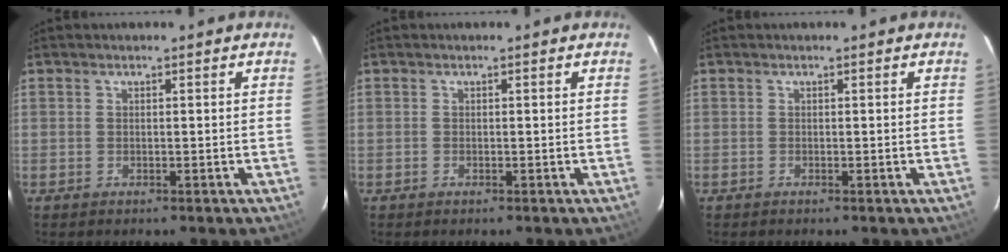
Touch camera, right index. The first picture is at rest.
{"total": 0.0}
{"total": 0.0}